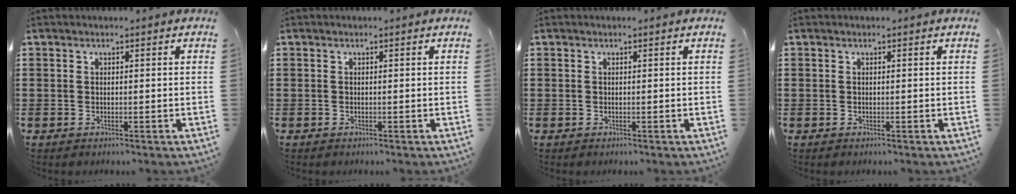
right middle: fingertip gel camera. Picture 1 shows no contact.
{"total": 0.0}
{"total": 0.0}
{"total": 0.0}